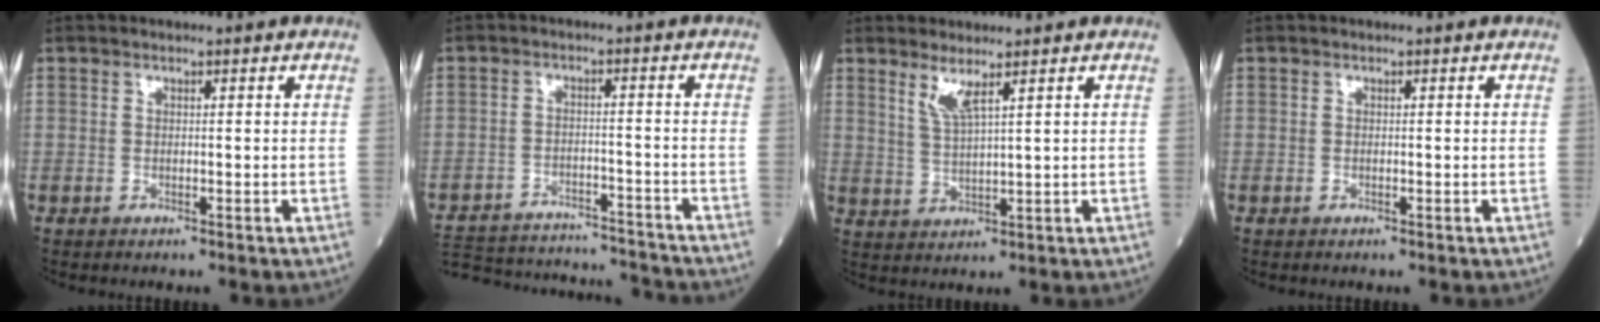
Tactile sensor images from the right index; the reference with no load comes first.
{"total": 22.1, "force": [-20.9, 3.1, 6.5], "torque": [-0.147, -0.018, -0.293]}
{"total": 3.4, "force": [2.3, -0.2, 2.6], "torque": [-0.058, -0.011, 0.051]}
{"total": 0.0}